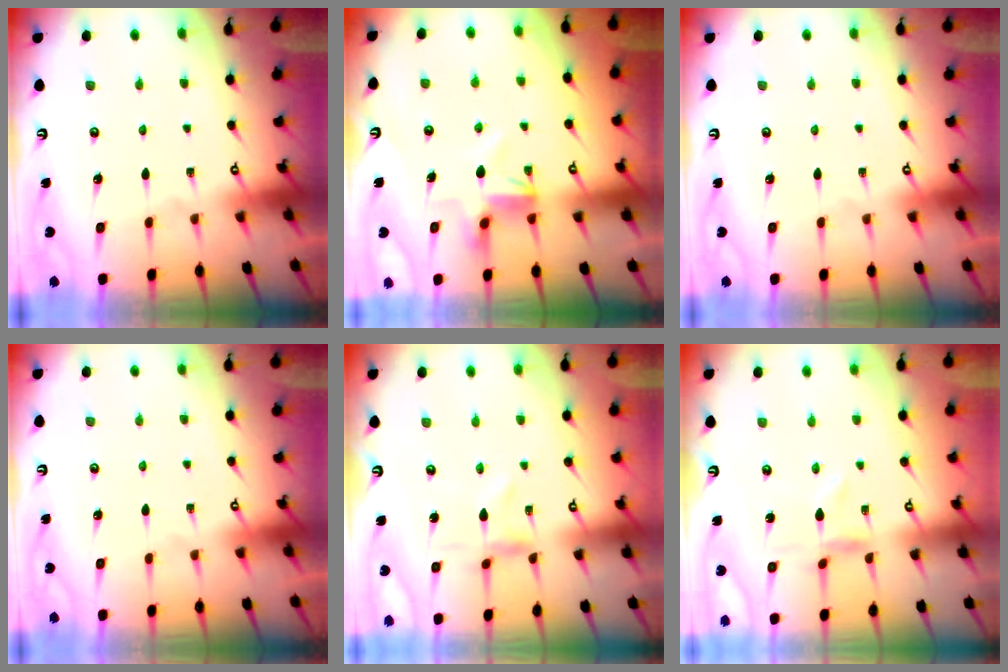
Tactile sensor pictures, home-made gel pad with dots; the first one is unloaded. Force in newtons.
{"total": 5.1, "press": 5.1, "slide": 0.2}
{"total": 0.0}
{"total": 0.0}
{"total": 0.7, "press": 0.7, "slide": 0.2}
{"total": 0.6, "press": 0.6, "slide": 0.2}